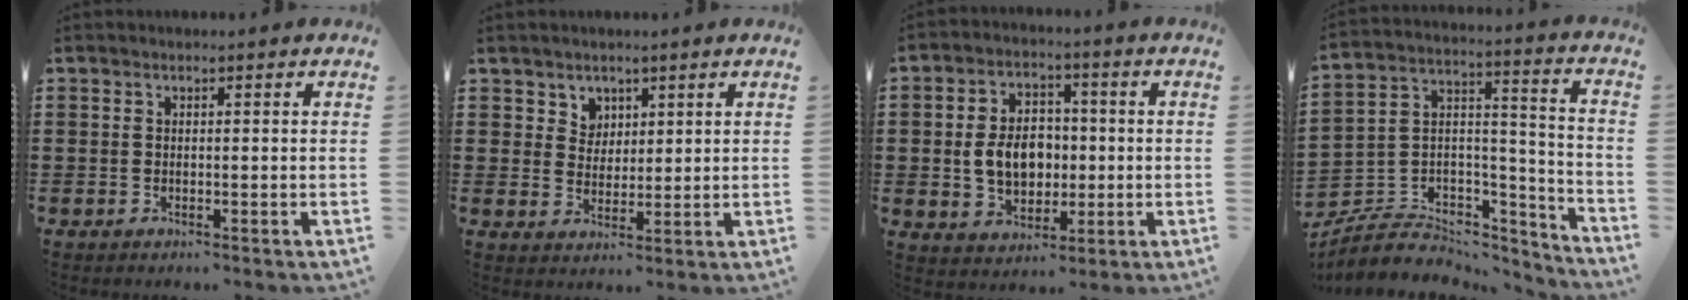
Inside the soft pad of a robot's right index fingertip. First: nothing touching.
{"total": 3.6, "force": [2.3, 2.8, 0.0], "torque": [-0.015, 0.008, 0.044]}
{"total": 7.6, "force": [-0.4, 5.5, 5.2], "torque": [-0.103, 0.004, -0.013]}
{"total": 4.9, "force": [-3.4, 3.3, 1.0], "torque": [-0.035, -0.009, -0.068]}